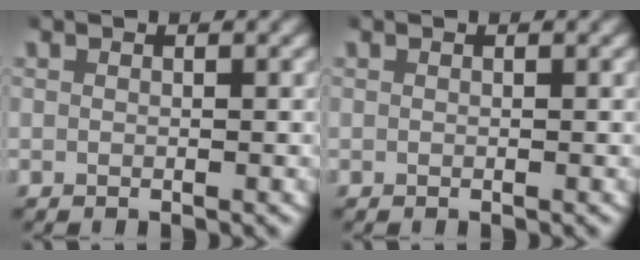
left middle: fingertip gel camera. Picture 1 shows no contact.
{"total": 0.0}